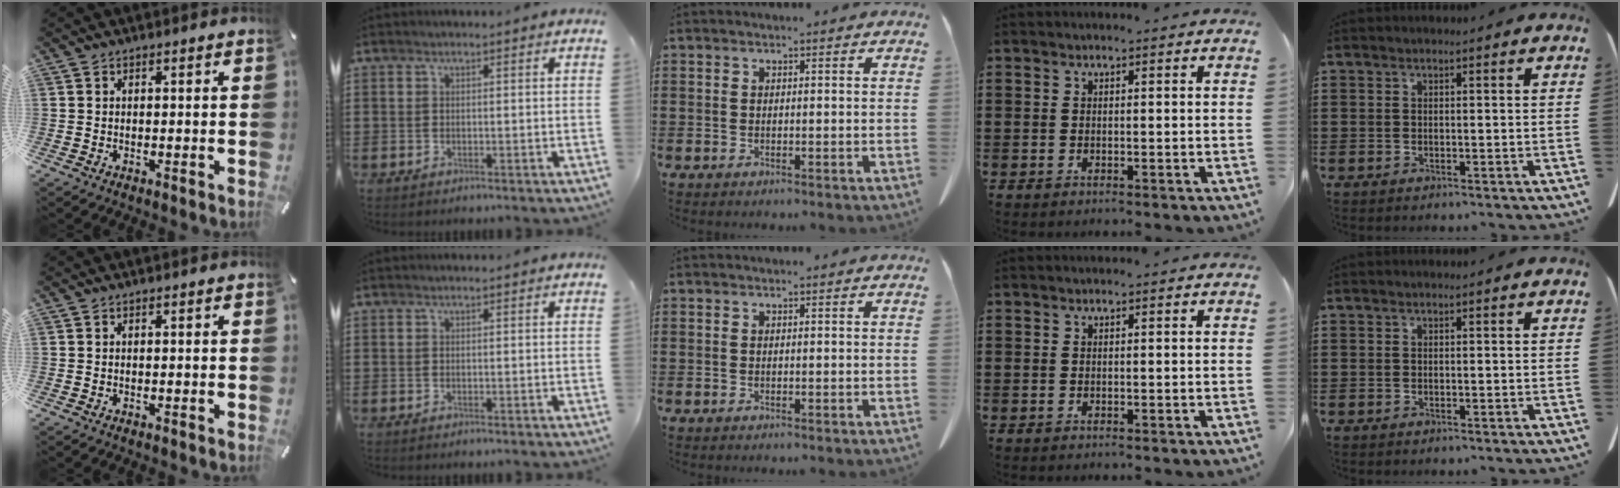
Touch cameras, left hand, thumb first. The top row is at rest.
{}